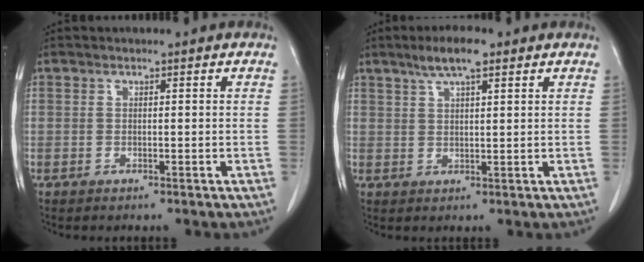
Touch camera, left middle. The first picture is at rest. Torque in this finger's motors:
{"motor_torque": [0.85, -0.77, 0.04, 0.05]}